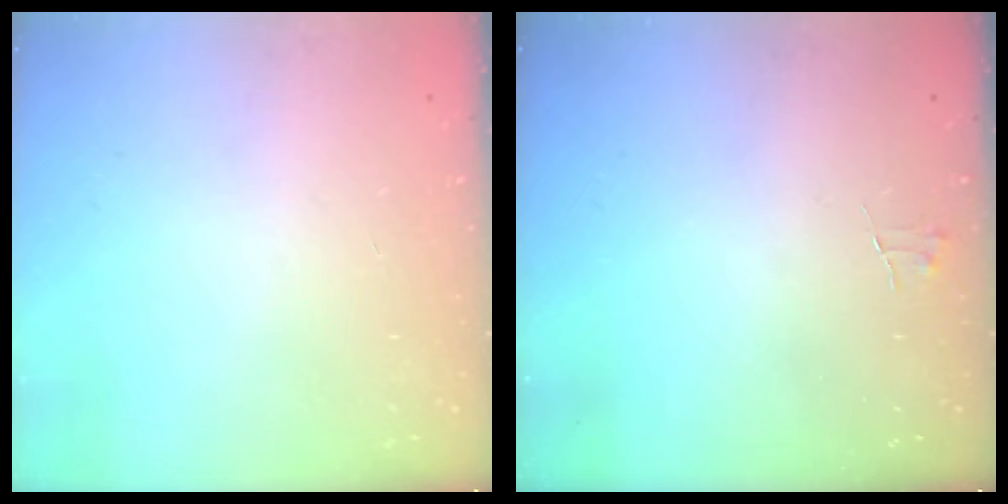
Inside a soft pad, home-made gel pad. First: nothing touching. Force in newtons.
{"total": 3.9, "press": 3.9, "slide": 0.4}